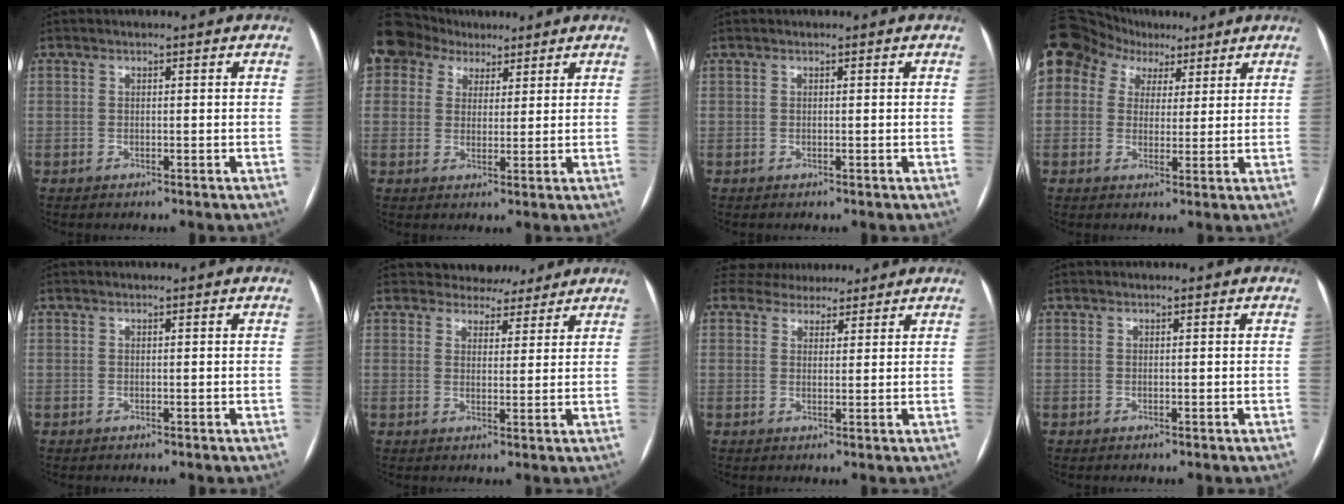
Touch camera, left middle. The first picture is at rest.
{"total": 10.5, "force": [6.6, 7.7, 2.6], "torque": [-0.079, 0.046, 0.125]}
{"total": 0.0}
{"total": 23.3, "force": [12.3, 17.5, 9.2], "torque": [-0.303, 0.099, 0.234]}
{"total": 0.0}
{"total": 6.1, "force": [5.5, 2.6, 0.2], "torque": [0.007, 0.002, 0.067]}
{"total": 7.2, "force": [6.5, 2.8, 1.1], "torque": [-0.007, 0.020, 0.092]}
{"total": 0.0}